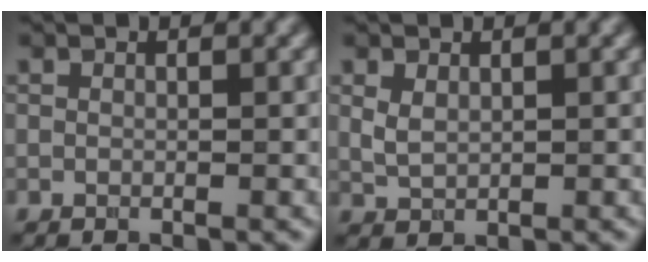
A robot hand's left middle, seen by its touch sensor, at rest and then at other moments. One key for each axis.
{"total": 1.4, "fx": 0.7, "fy": 0.9, "fz": 0.9, "tx": -0.023, "ty": -0.003, "tz": 0.019}